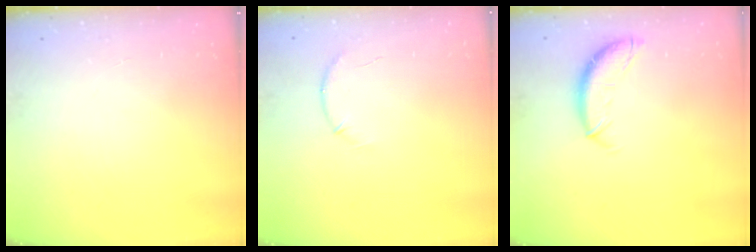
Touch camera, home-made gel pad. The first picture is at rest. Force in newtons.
{"total": 6.3, "press": 6.1, "slide": 1.6}
{"total": 9.8, "press": 9.7, "slide": 1.6}